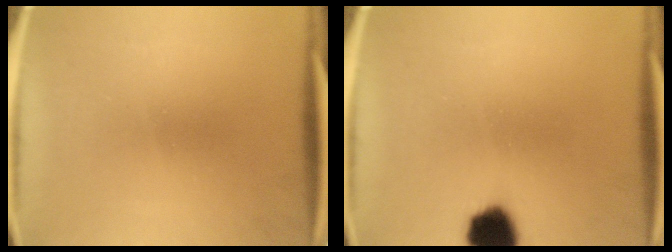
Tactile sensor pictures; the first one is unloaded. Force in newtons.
{"total": 9.8}